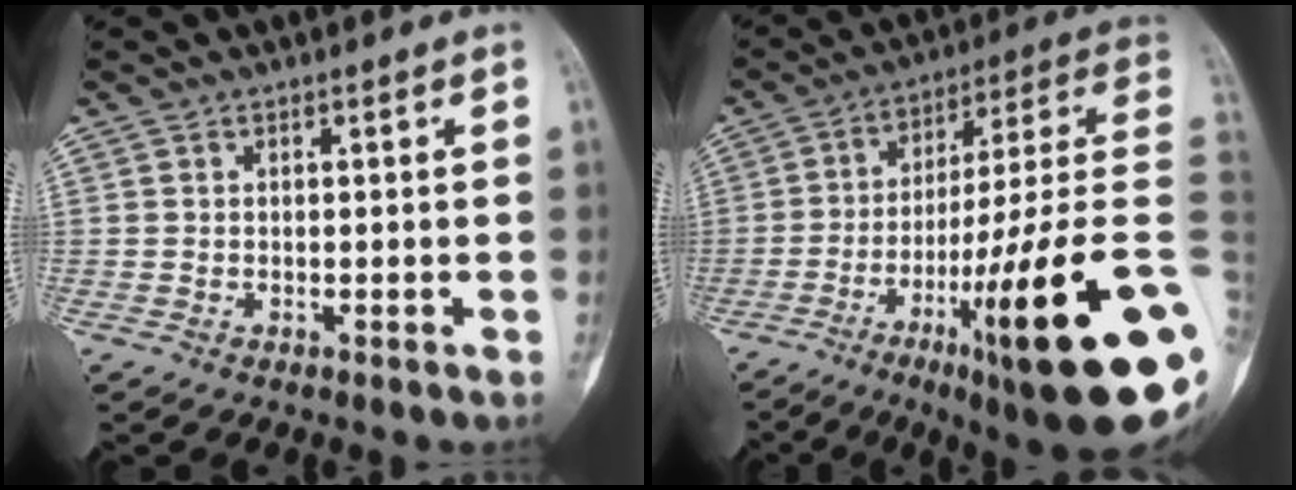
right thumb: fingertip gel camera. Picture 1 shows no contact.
{"total": 29.4, "force": [-8.8, 3.7, 27.8], "torque": [-0.360, 0.040, -0.134]}